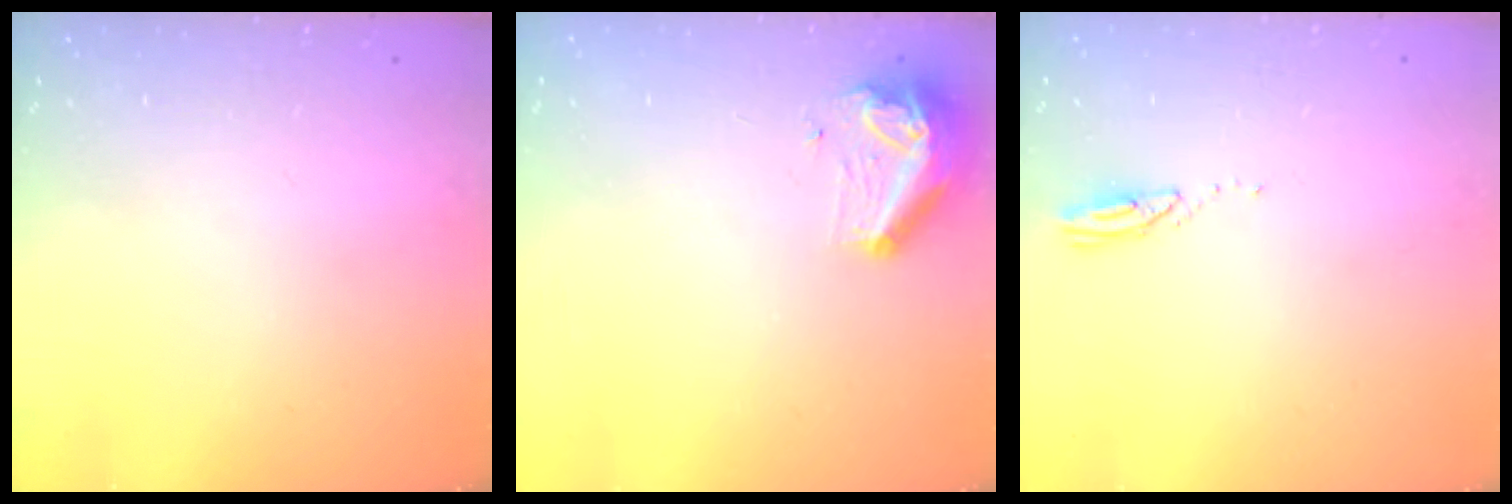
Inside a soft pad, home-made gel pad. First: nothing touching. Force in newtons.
{"total": 9.3, "press": 9.2, "slide": 1.6}
{"total": 3.0, "press": 3.0, "slide": 0.2}